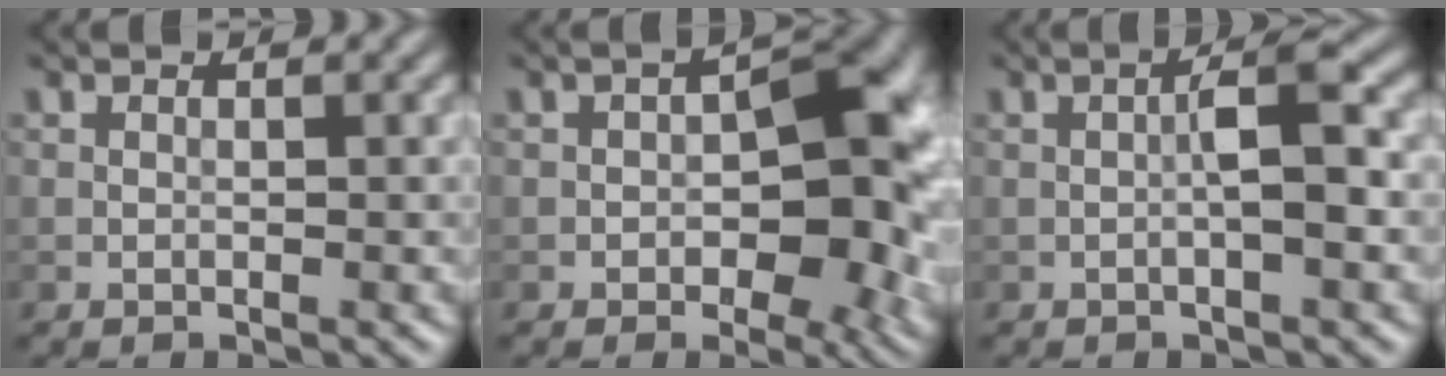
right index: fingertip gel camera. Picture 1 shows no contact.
{"total": 9.4, "force": [-1.1, 5.2, 7.7], "torque": [-0.081, 0.014, -0.023]}
{"total": 3.2, "force": [-0.4, 0.5, 3.1], "torque": [-0.055, 0.010, -0.007]}